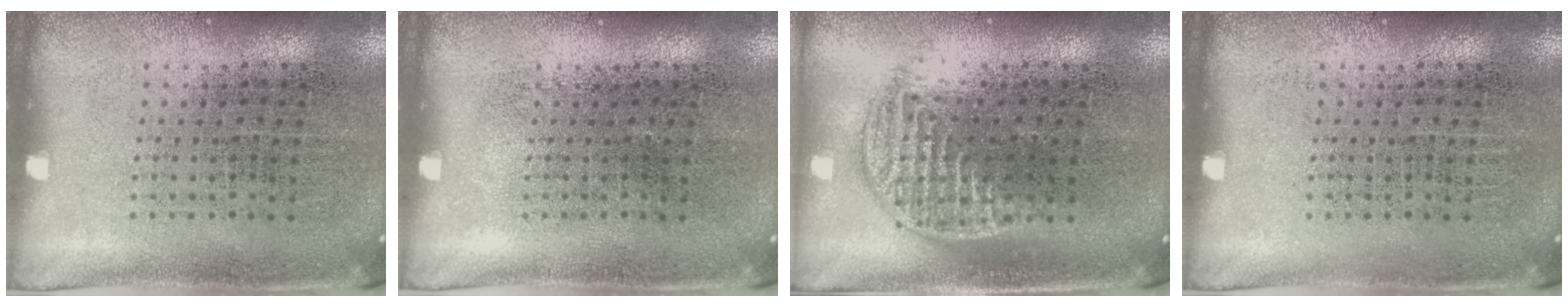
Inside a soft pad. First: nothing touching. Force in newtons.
{"total": 0.0}
{"total": 1.3, "press": 1.1, "slide": 0.7}
{"total": 0.0}